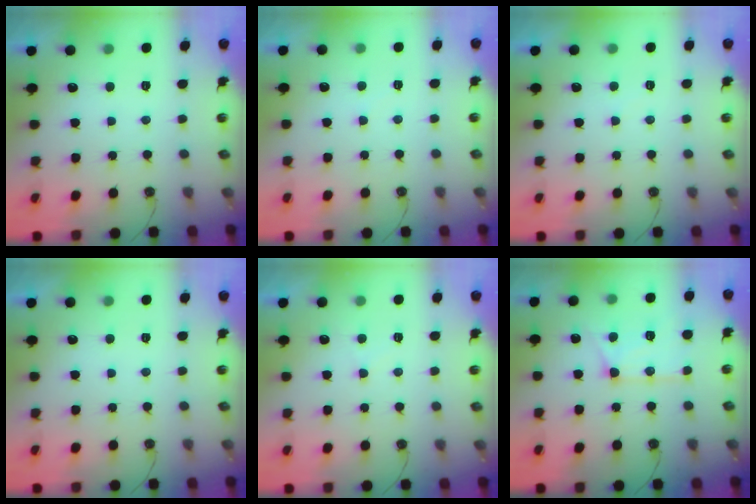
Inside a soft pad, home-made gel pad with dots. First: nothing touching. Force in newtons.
{"total": 2.2, "press": 2.2, "slide": 0.4}
{"total": 4.2, "press": 4.2, "slide": 0.7}
{"total": 0.0}
{"total": 3.6, "press": 3.6, "slide": 0.5}
{"total": 13.3, "press": 13.2, "slide": 1.6}